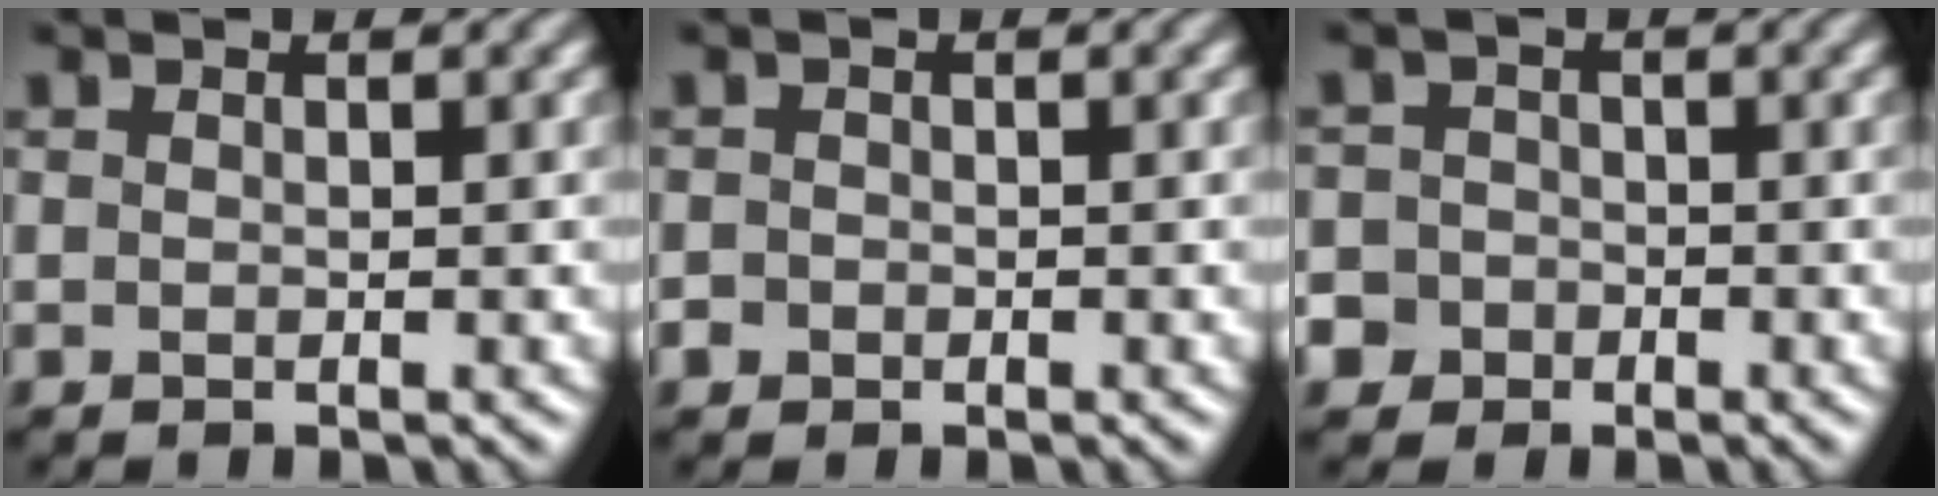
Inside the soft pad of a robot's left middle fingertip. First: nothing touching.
{"total": 1.1, "force": [-0.5, 0.9, 0.2], "torque": [0.003, -0.001, -0.009]}
{"total": 5.2, "force": [-2.6, 4.5, 0.8], "torque": [-0.005, 0.000, -0.068]}